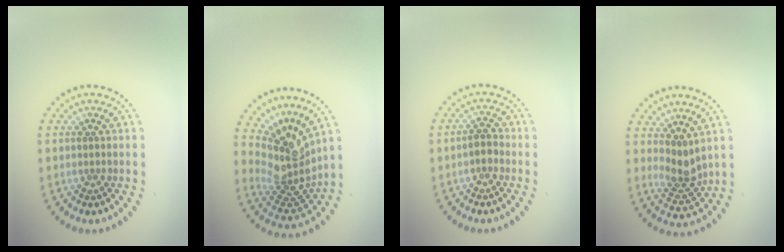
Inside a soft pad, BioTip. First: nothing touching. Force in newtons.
{"total": 4.7, "press": 3.1, "slide": 3.5}
{"total": 1.3, "press": 1.1, "slide": 0.6}
{"total": 2.6, "press": 2.0, "slide": 1.5}